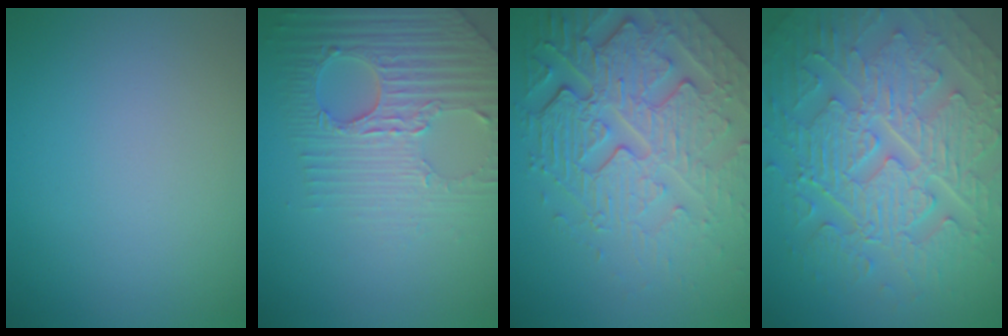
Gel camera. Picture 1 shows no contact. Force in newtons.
{"total": 5.0, "press": 4.7, "slide": 1.8}
{"total": 8.2, "press": 5.8, "slide": 5.7}
{"total": 10.2, "press": 6.8, "slide": 7.5}